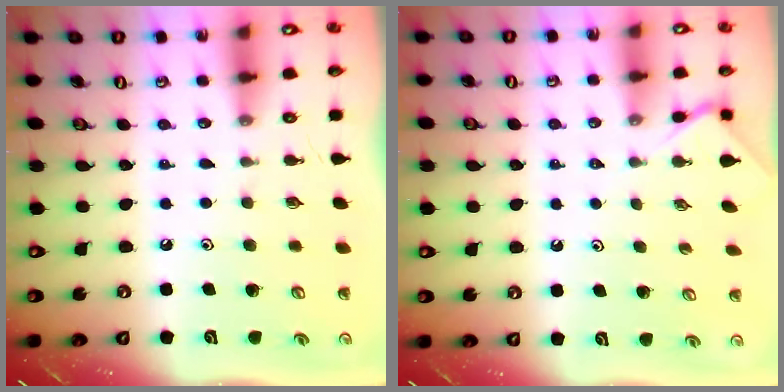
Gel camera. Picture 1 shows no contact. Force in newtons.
{"total": 2.5, "press": 2.5, "slide": 0.4}